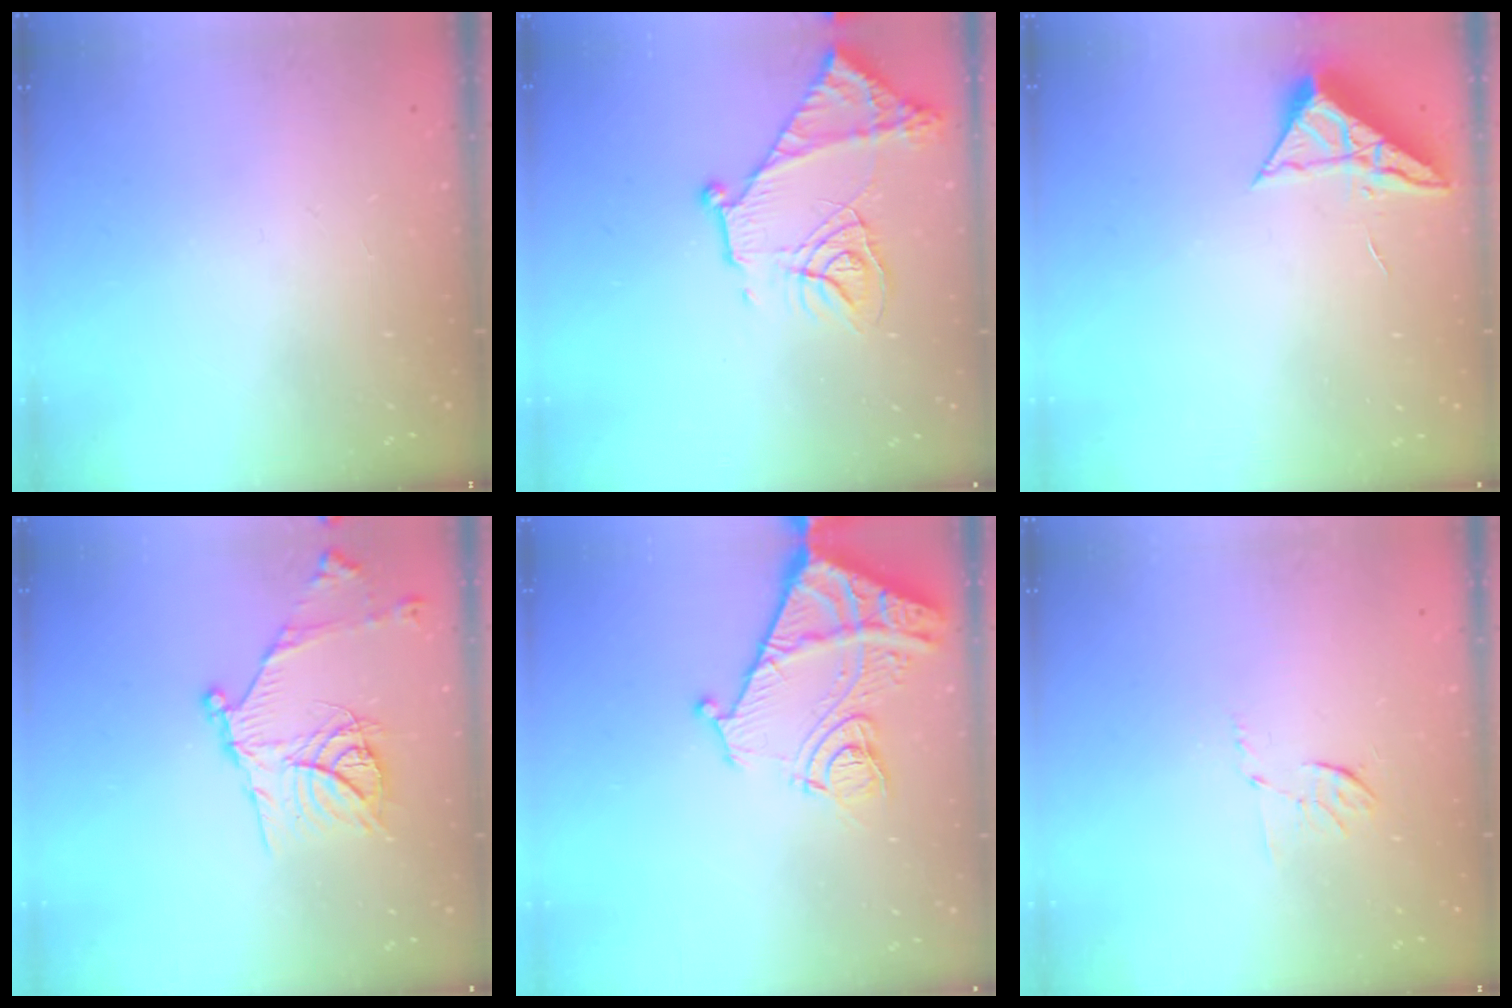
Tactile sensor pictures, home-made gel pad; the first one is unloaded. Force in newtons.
{"total": 18.2, "press": 18.2, "slide": 1.1}
{"total": 6.9, "press": 6.9, "slide": 0.3}
{"total": 18.1, "press": 18.0, "slide": 1.7}
{"total": 17.2, "press": 17.1, "slide": 2.0}
{"total": 5.7, "press": 5.5, "slide": 1.5}